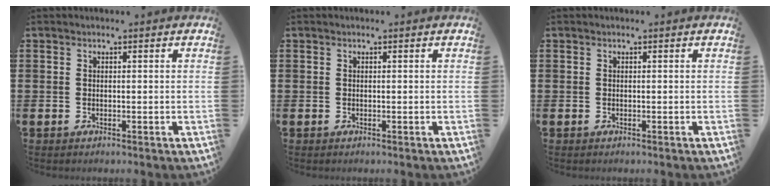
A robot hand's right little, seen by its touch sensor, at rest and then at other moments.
{"total": 0.0}
{"total": 0.0}